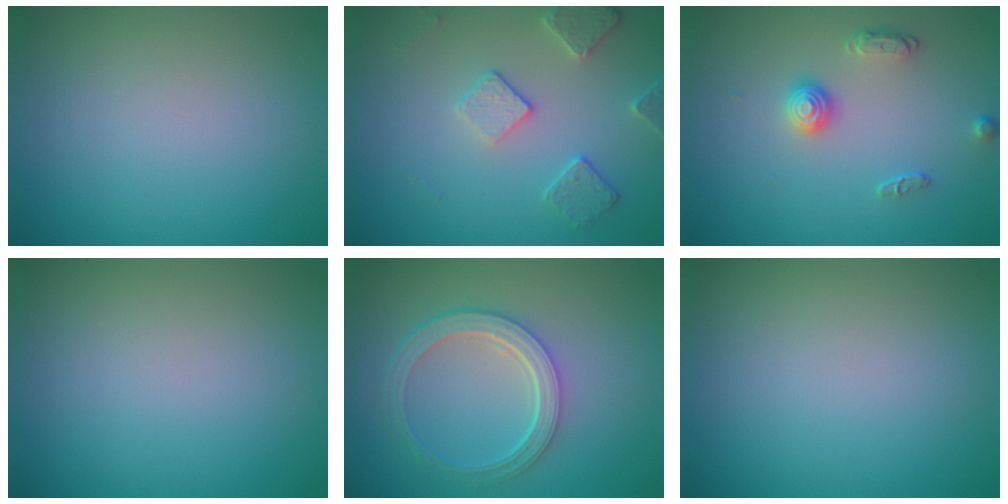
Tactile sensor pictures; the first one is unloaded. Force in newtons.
{"total": 2.8, "press": 2.7, "slide": 0.7}
{"total": 2.1, "press": 1.6, "slide": 1.4}
{"total": 0.0}
{"total": 4.8, "press": 3.6, "slide": 3.1}
{"total": 0.0}